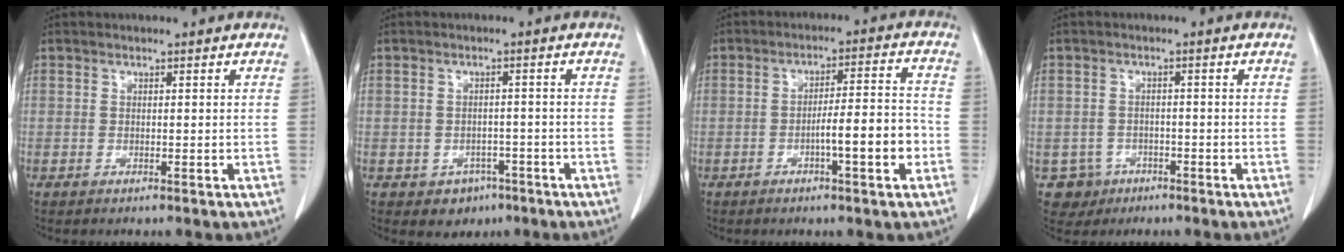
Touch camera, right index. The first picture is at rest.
{"total": 3.7, "force": [-2.1, 3.0, 1.0], "torque": [-0.005, 0.010, -0.018]}
{"total": 7.8, "force": [-2.7, 0.6, 7.3], "torque": [-0.111, 0.014, -0.041]}
{"total": 4.0, "force": [-1.8, 3.6, -0.2], "torque": [0.005, 0.011, -0.027]}